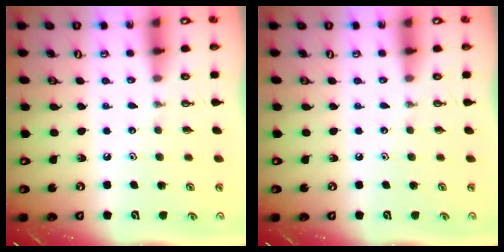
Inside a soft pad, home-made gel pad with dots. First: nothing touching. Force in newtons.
{"total": 0.0}